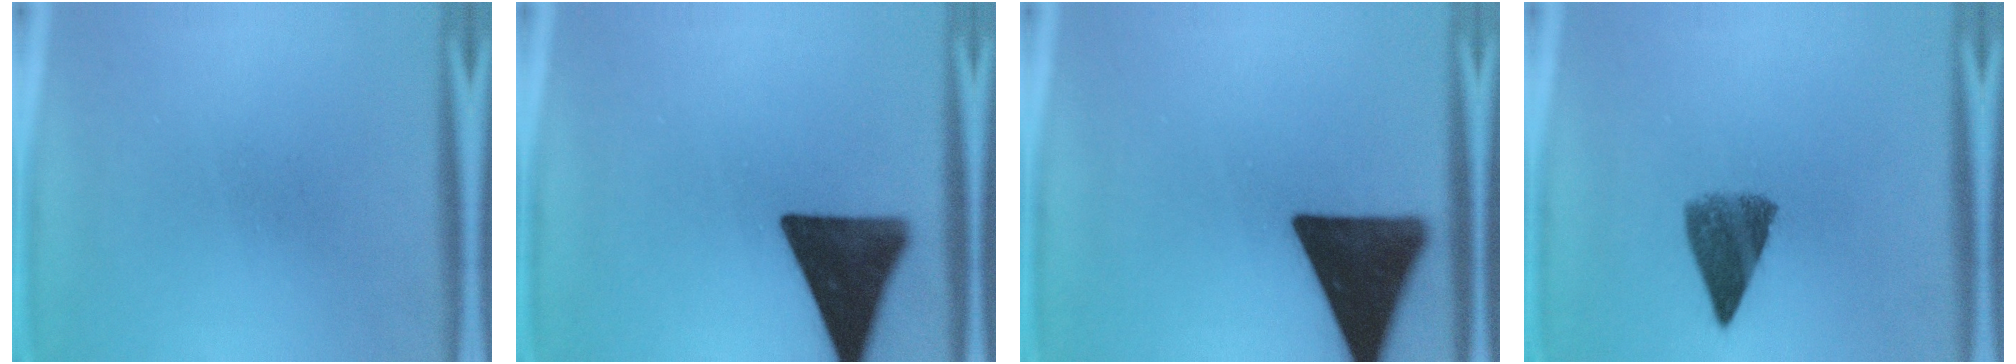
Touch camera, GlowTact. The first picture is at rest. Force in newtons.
{"total": 16.5}
{"total": 18.4}
{"total": 6.7}